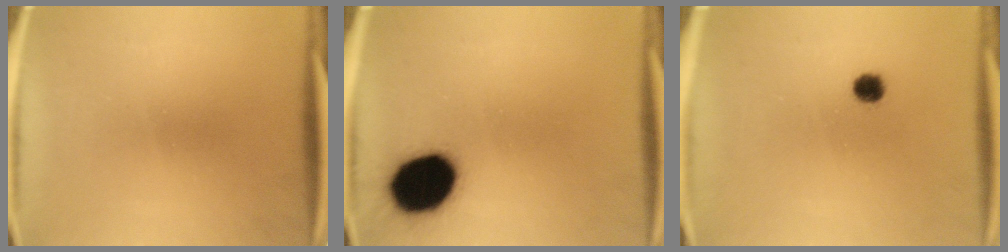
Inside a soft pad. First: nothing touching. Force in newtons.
{"total": 17.7}
{"total": 2.8}